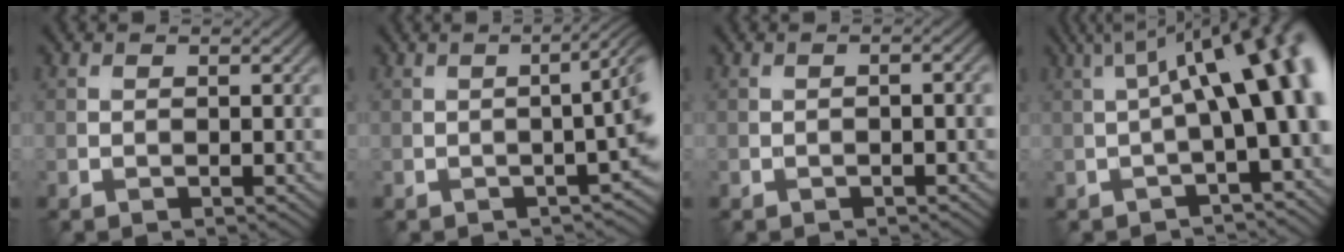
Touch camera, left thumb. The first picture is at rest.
{"total": 5.7, "force": [-0.9, 1.1, 5.5], "torque": [-0.057, 0.004, -0.007]}
{"total": 1.2, "force": [-0.4, 0.5, 1.0], "torque": [-0.004, 0.005, -0.009]}
{"total": 11.7, "force": [1.0, 3.3, 11.2], "torque": [-0.147, 0.018, 0.015]}